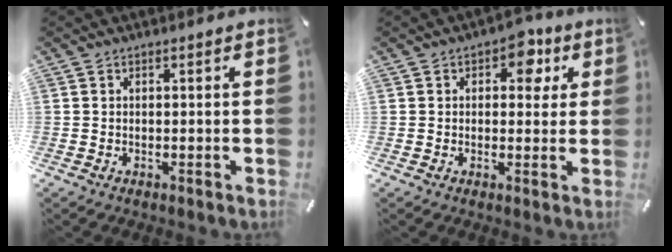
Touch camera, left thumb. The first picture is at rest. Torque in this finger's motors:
{"motor_torque": [0.74, 0.74, 0.48, -0.52, 0.12]}